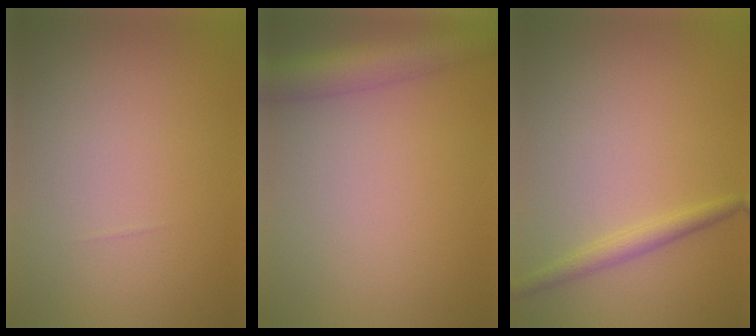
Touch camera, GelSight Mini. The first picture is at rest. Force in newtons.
{"total": 4.9, "press": 4.9, "slide": 0.3}
{"total": 1.9, "press": 1.9, "slide": 0.2}